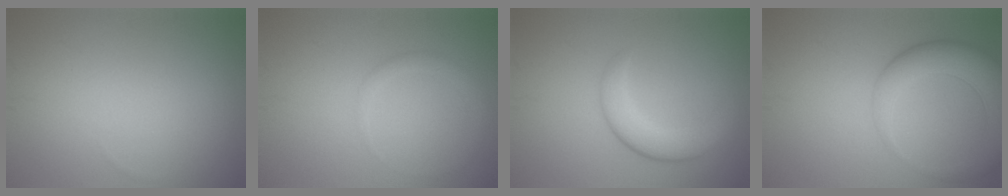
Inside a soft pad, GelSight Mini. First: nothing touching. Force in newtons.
{"total": 1.5, "press": 1.5, "slide": 0.2}
{"total": 3.5, "press": 3.5, "slide": 0.1}
{"total": 6.0, "press": 6.0, "slide": 0.4}